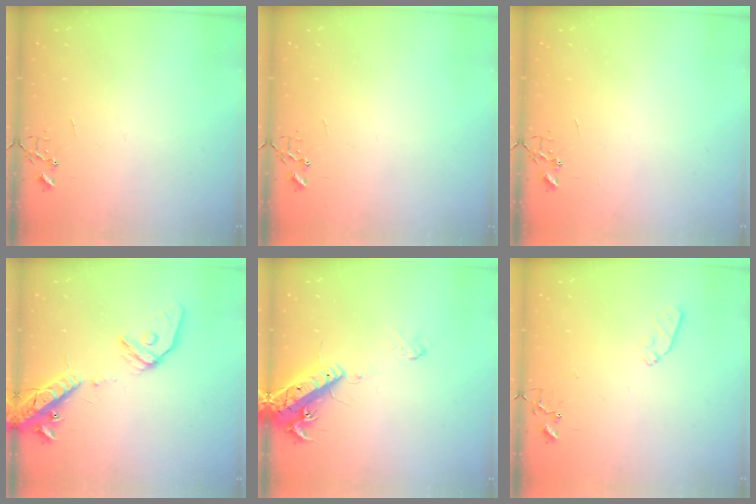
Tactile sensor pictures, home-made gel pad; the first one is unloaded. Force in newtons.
{"total": 0.0}
{"total": 0.0}
{"total": 16.7, "press": 16.3, "slide": 3.5}
{"total": 15.1, "press": 14.7, "slide": 3.5}
{"total": 5.2, "press": 5.1, "slide": 0.7}